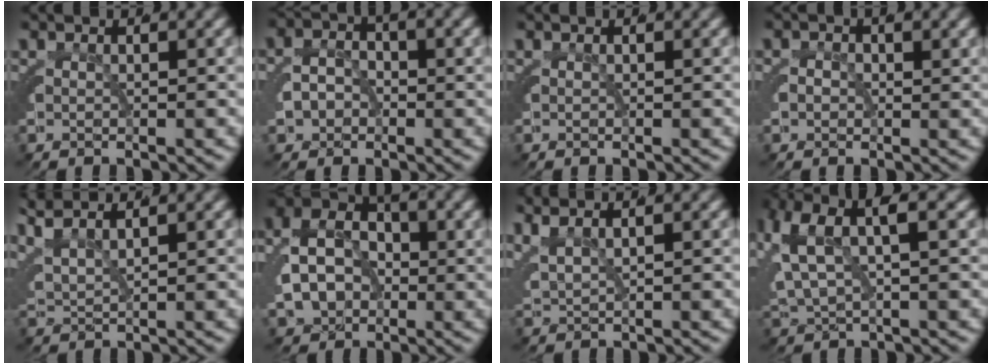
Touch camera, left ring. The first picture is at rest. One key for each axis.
{"total": 4.9, "fx": -0.7, "fy": 4.5, "fz": 1.7, "tx": -0.036, "ty": -0.016, "tz": -0.008}
{"total": 0.0}
{"total": 2.4, "fx": -0.2, "fy": 2.3, "fz": 0.7, "tx": -0.013, "ty": -0.012, "tz": 0.001}
{"total": 5.5, "fx": 2.6, "fy": 4.2, "fz": 2.4, "tx": -0.094, "ty": -0.002, "tz": 0.039}
{"total": 10.2, "fx": 0.1, "fy": 8.9, "fz": 4.9, "tx": -0.080, "ty": -0.010, "tz": -0.008}
{"total": 4.9, "fx": 1.6, "fy": 4.1, "fz": 2.2, "tx": -0.074, "ty": -0.008, "tz": 0.025}
{"total": 7.2, "fx": 1.8, "fy": 5.0, "fz": 4.8, "tx": -0.118, "ty": 0.000, "tz": 0.031}